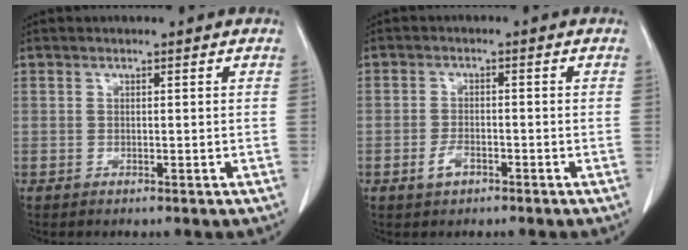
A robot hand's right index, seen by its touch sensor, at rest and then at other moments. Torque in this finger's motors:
{"motor_torque": [0.01, 0.00, -0.01, -0.01]}